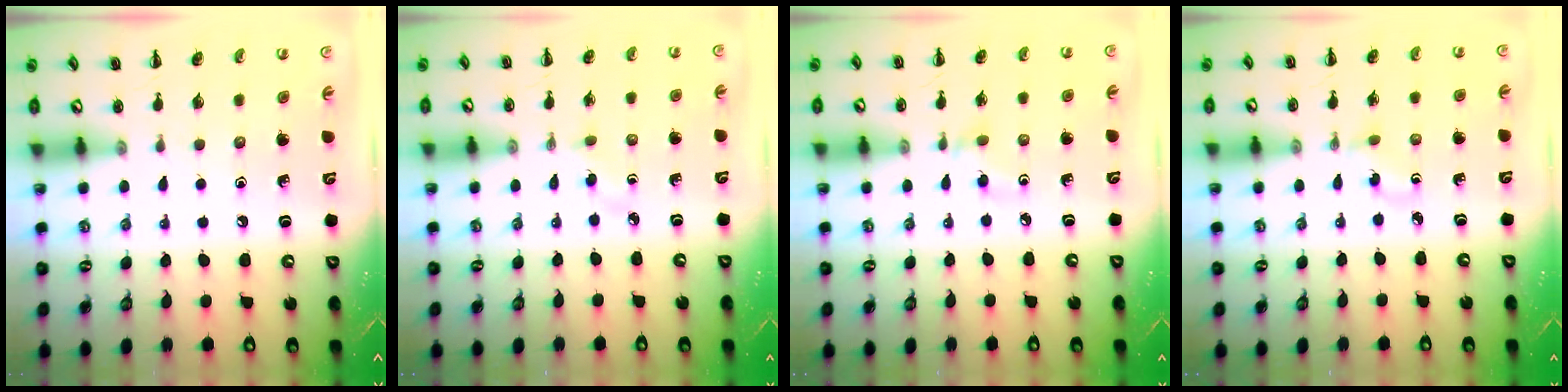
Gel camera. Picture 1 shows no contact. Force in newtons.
{"total": 3.0, "press": 2.8, "slide": 1.1}
{"total": 3.3, "press": 3.0, "slide": 1.2}
{"total": 1.4, "press": 1.2, "slide": 0.7}